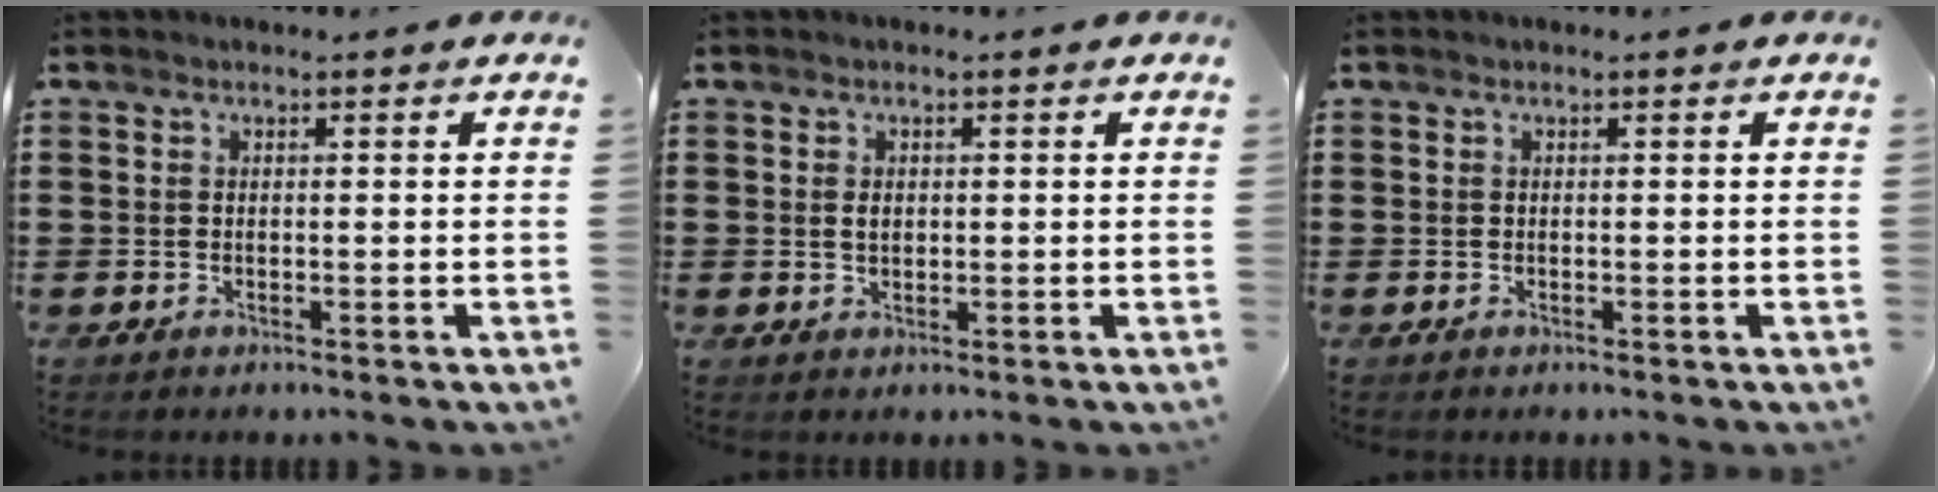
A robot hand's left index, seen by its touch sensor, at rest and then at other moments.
{"total": 1.5, "force": [0.4, 0.9, 1.1], "torque": [-0.026, 0.006, 0.006]}
{"total": 0.0}